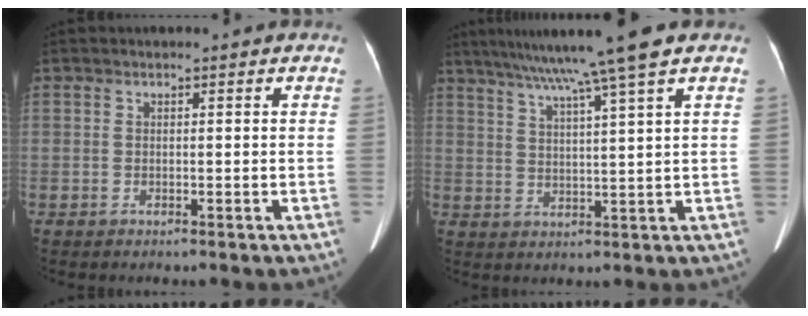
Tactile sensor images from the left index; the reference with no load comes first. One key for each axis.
{"total": 11.0, "fx": 8.1, "fy": -2.4, "fz": 7.0, "tx": -0.117, "ty": 0.015, "tz": 0.119}